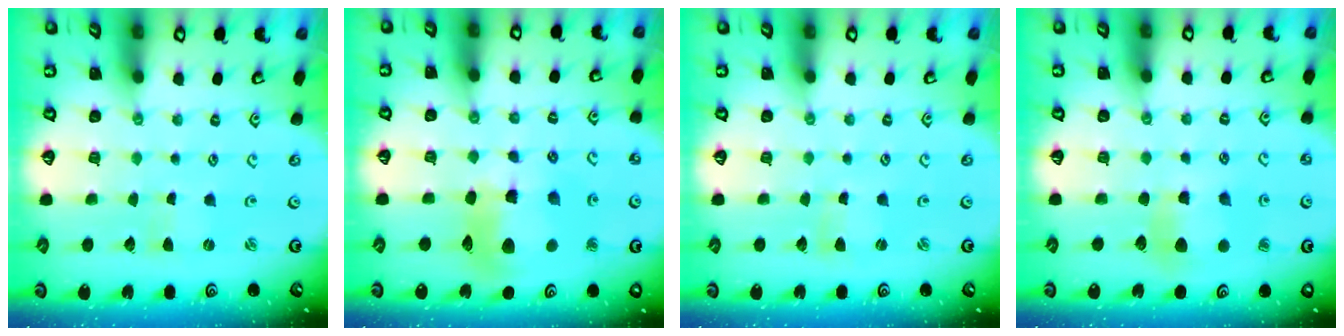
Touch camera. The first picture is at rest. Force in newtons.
{"total": 15.2, "press": 15.0, "slide": 2.4}
{"total": 0.8, "press": 0.8, "slide": 0.1}
{"total": 7.3, "press": 7.3, "slide": 0.3}